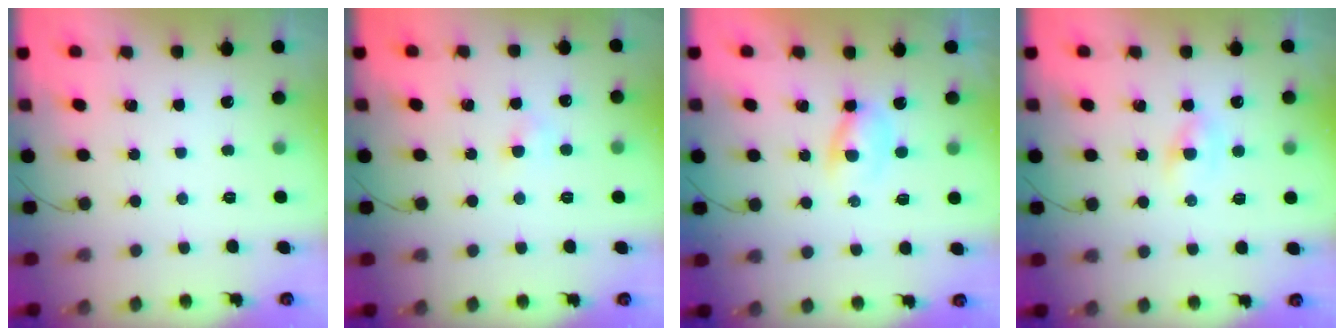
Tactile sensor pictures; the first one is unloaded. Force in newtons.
{"total": 2.9, "press": 2.7, "slide": 1.1}
{"total": 2.1, "press": 1.9, "slide": 0.9}
{"total": 2.7, "press": 2.5, "slide": 0.9}